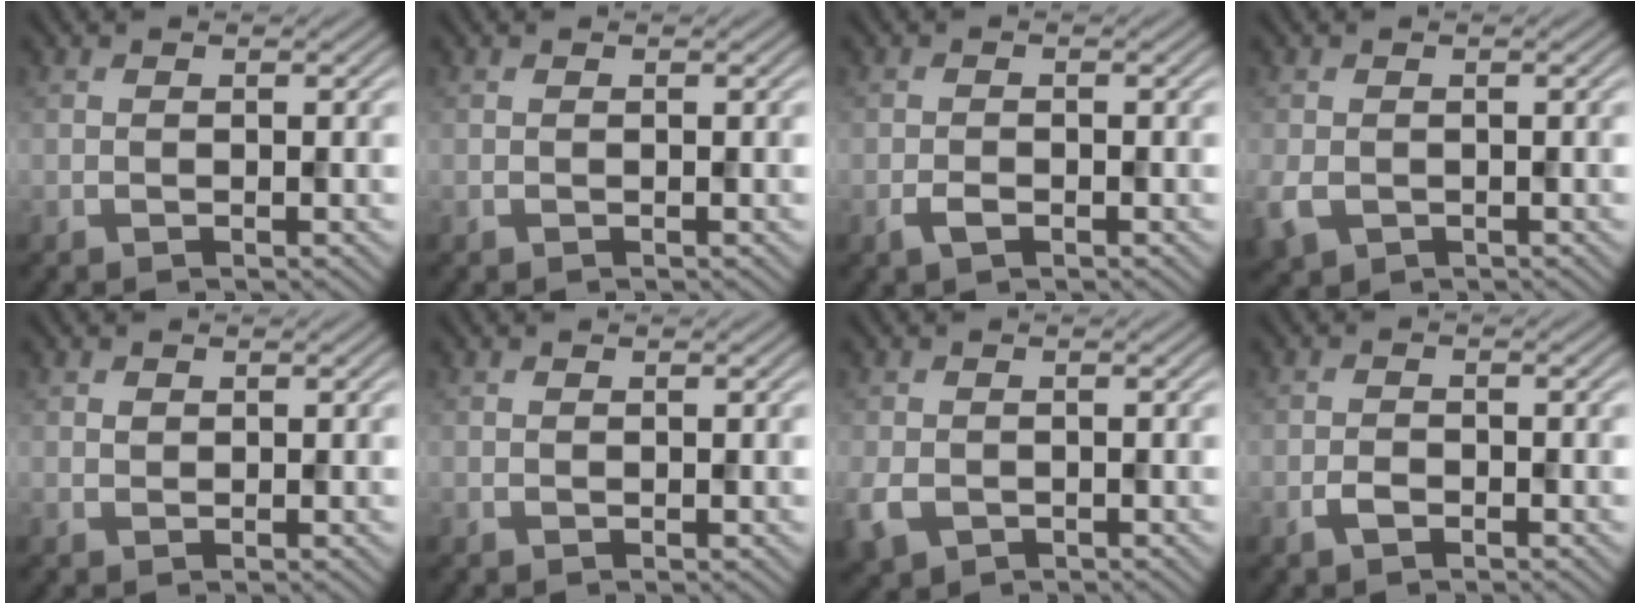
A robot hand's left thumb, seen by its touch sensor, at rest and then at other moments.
{"total": 0.0}
{"total": 1.7, "force": [-0.9, 0.8, 1.1], "torque": [-0.024, -0.001, -0.019]}
{"total": 3.3, "force": [-1.2, 2.5, 1.8], "torque": [-0.055, -0.016, -0.027]}
{"total": 0.7, "force": [0.4, 0.6, 0.2], "torque": [-0.007, -0.002, 0.006]}
{"total": 0.0}
{"total": 3.4, "force": [-1.3, 2.6, 1.8], "torque": [-0.056, -0.016, -0.029]}
{"total": 1.7, "force": [-1.0, 0.9, 1.0], "torque": [-0.021, 0.000, -0.022]}